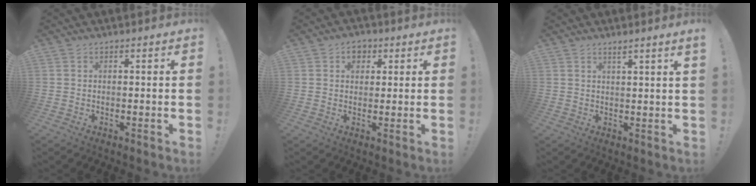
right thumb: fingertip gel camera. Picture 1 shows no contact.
{"total": 4.3, "force": [1.7, 3.4, 2.0], "torque": [-0.023, 0.000, 0.028]}
{"total": 2.6, "force": [1.8, -0.8, 1.7], "torque": [-0.027, -0.009, 0.027]}